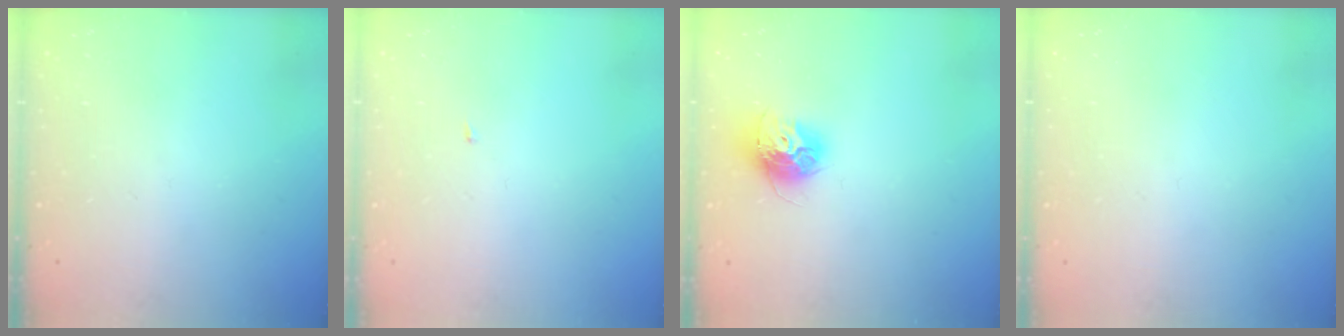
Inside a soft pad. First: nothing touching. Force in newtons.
{"total": 1.8, "press": 1.8, "slide": 0.2}
{"total": 12.2, "press": 12.1, "slide": 1.0}
{"total": 0.7, "press": 0.7, "slide": 0.1}